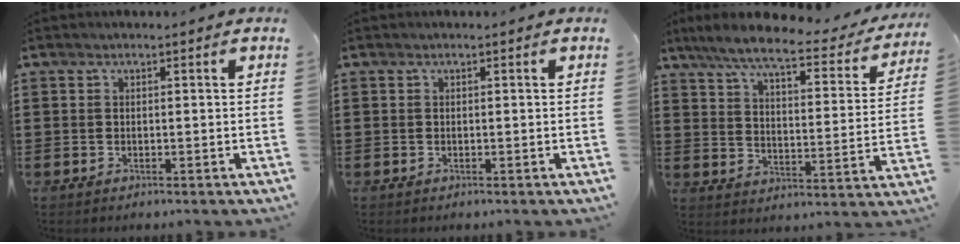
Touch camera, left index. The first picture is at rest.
{"total": 0.0}
{"total": 7.7, "force": [6.2, 0.6, 4.5], "torque": [-0.113, -0.037, 0.104]}